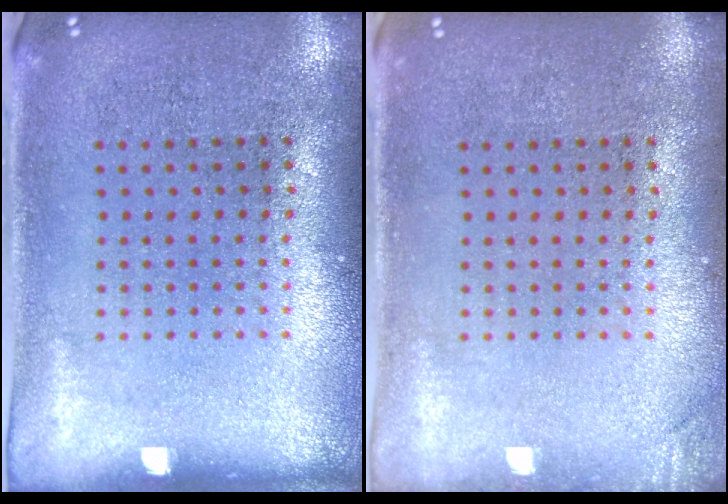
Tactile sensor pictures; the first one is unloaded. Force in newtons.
{"total": 0.9, "press": 0.9, "slide": 0.2}